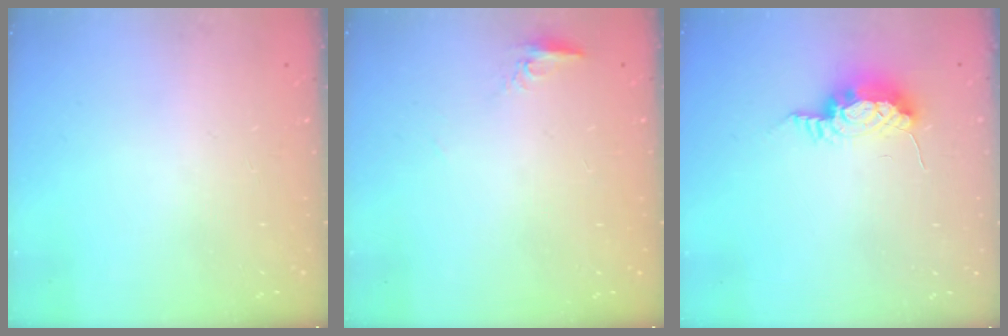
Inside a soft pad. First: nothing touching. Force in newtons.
{"total": 5.5, "press": 5.3, "slide": 1.6}
{"total": 9.1, "press": 9.0, "slide": 1.1}